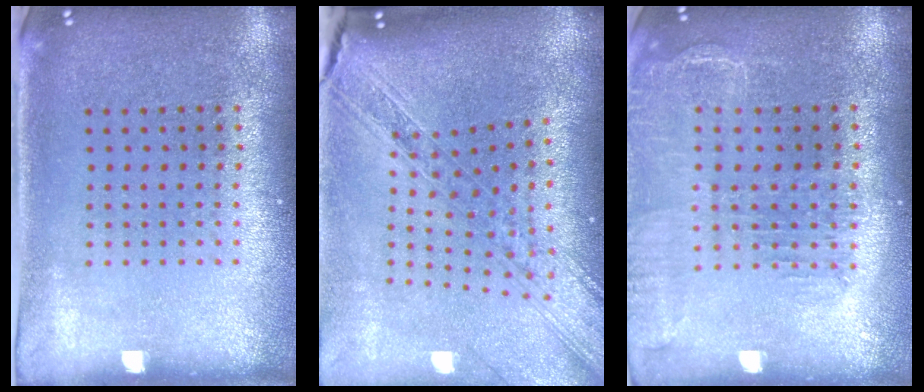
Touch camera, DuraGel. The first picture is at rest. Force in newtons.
{"total": 2.5, "press": 2.1, "slide": 1.3}
{"total": 1.6, "press": 1.5, "slide": 0.5}